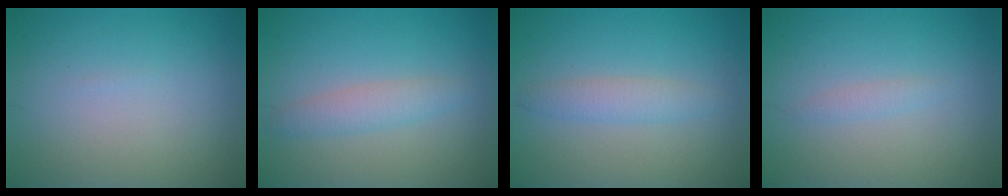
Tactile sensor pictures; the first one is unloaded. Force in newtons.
{"total": 2.1, "press": 2.1, "slide": 0.1}
{"total": 2.0, "press": 2.0, "slide": 0.1}
{"total": 0.9, "press": 0.9, "slide": 0.0}